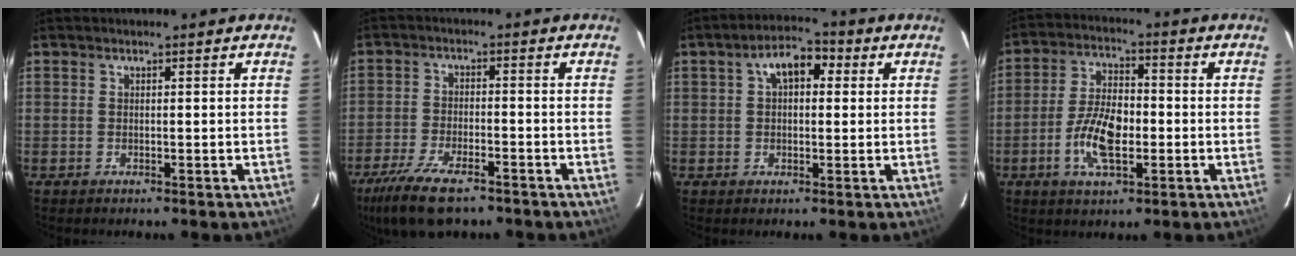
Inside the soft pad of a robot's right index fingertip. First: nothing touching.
{"total": 12.2, "force": [-8.8, 4.4, 7.3], "torque": [-0.173, -0.025, -0.159]}
{"total": 6.7, "force": [1.8, 3.9, 5.1], "torque": [-0.085, 0.030, 0.029]}
{"total": 10.3, "force": [-2.8, 4.7, 8.7], "torque": [-0.175, 0.004, -0.053]}